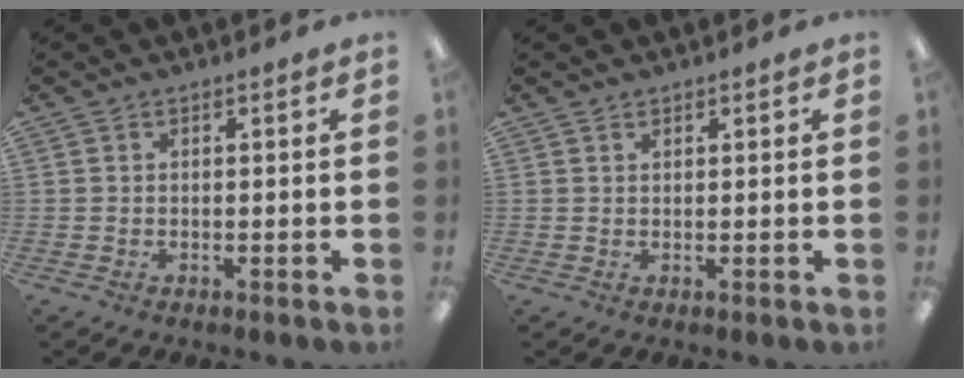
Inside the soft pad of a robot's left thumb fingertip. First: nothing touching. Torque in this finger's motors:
{"motor_torque": [-0.13, -0.02, -0.28, 0.00, 0.02]}